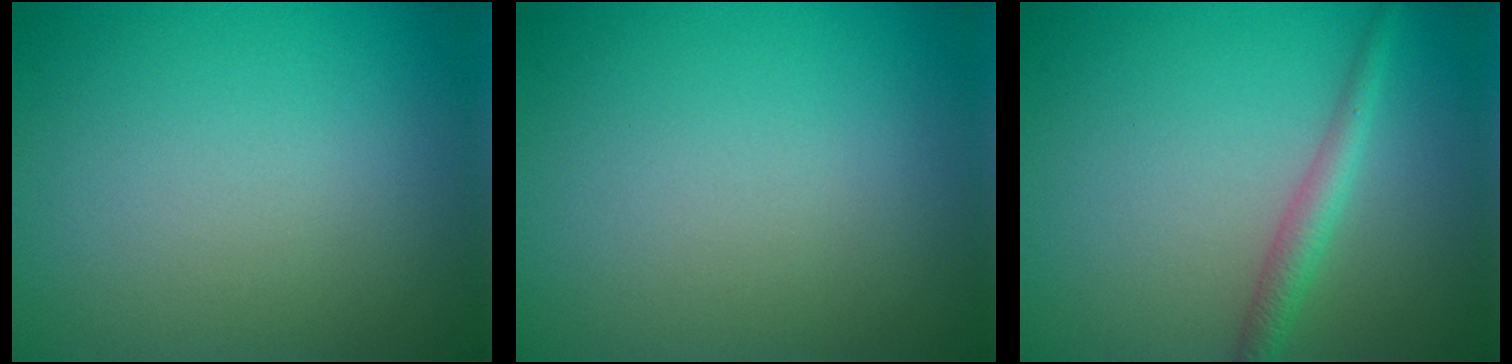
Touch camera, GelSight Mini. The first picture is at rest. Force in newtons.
{"total": 0.0}
{"total": 2.2, "press": 2.2, "slide": 0.2}